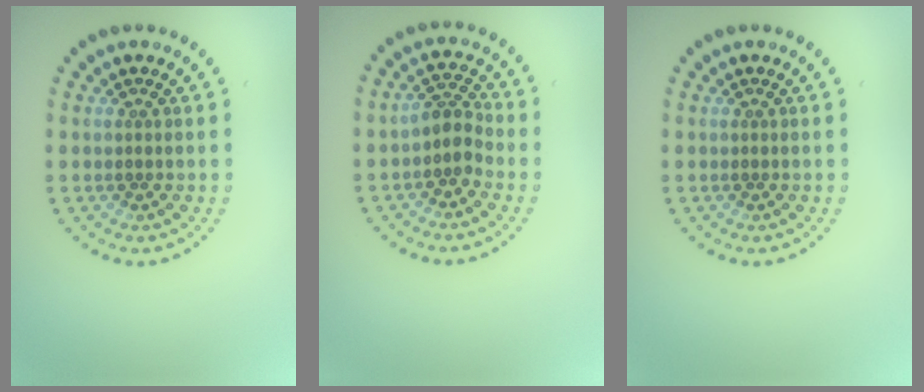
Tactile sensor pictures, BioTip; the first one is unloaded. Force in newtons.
{"total": 2.5, "press": 1.9, "slide": 1.5}
{"total": 0.0}